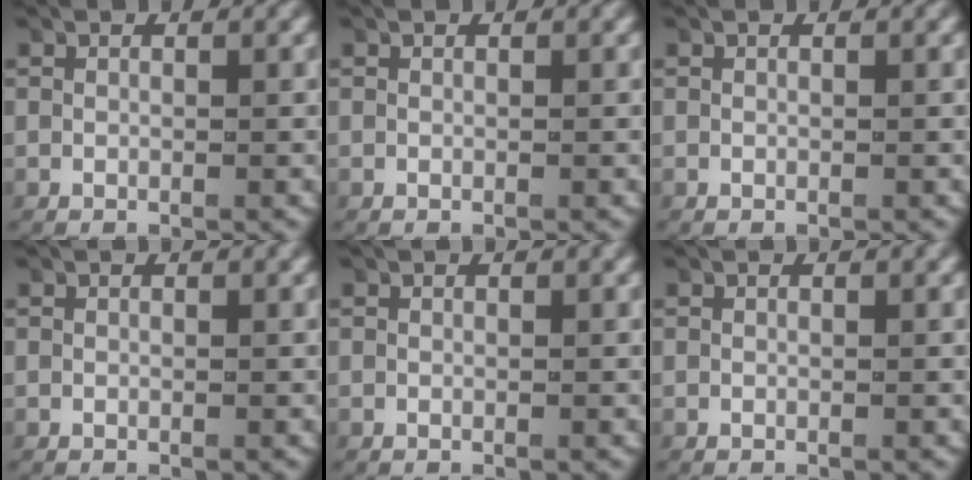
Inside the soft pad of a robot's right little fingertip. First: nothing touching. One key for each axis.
{"total": 0.0}
{"total": 0.0}
{"total": 0.0}
{"total": 0.0}
{"total": 0.0}